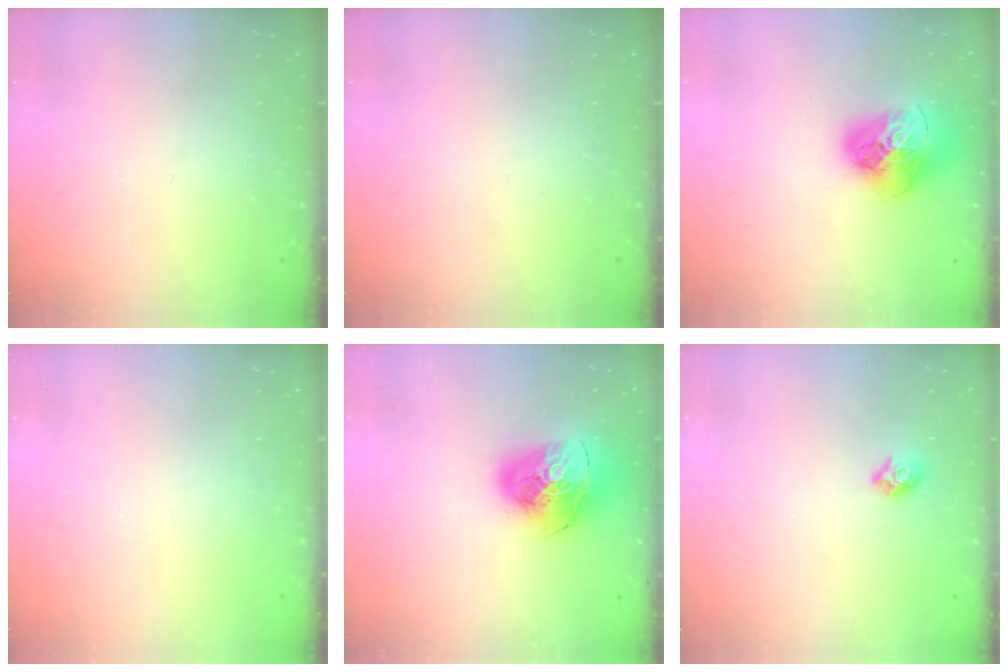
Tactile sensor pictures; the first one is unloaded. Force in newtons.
{"total": 0.0}
{"total": 18.4, "press": 18.3, "slide": 1.9}
{"total": 0.0}
{"total": 18.7, "press": 18.6, "slide": 2.1}
{"total": 6.4, "press": 6.3, "slide": 0.8}